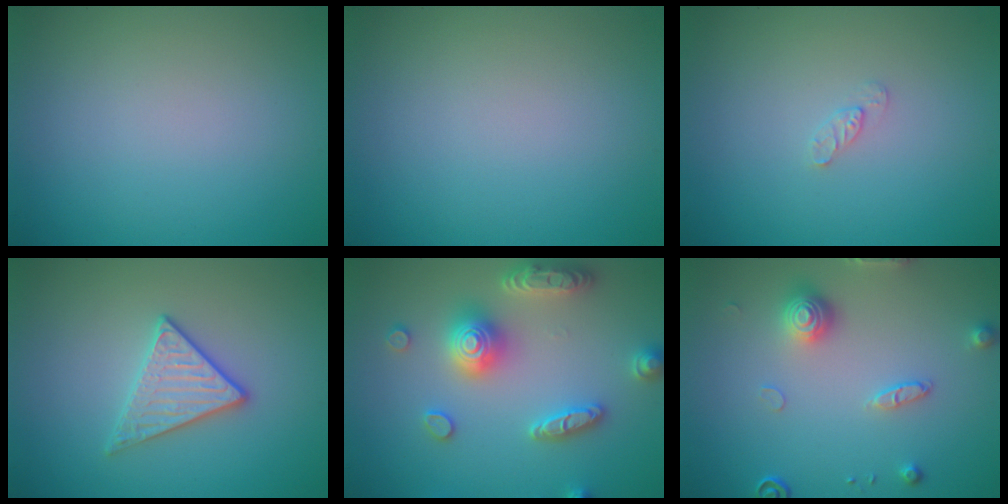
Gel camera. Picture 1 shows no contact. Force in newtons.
{"total": 0.0}
{"total": 0.9, "press": 0.8, "slide": 0.2}
{"total": 2.8, "press": 2.7, "slide": 0.6}
{"total": 5.4, "press": 5.3, "slide": 1.0}
{"total": 3.0, "press": 2.8, "slide": 0.9}